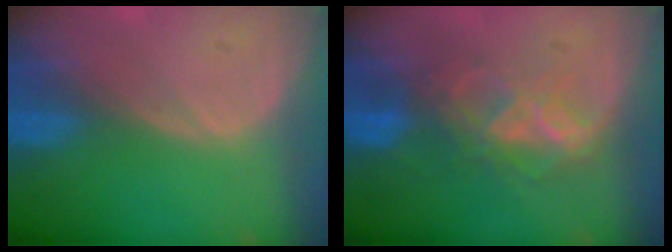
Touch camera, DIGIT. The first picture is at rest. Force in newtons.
{"total": 6.6, "press": 6.4, "slide": 1.6}